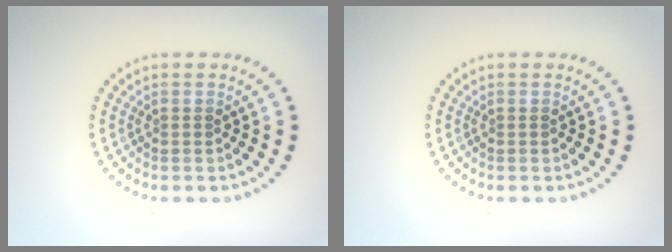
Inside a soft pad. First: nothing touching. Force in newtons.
{"total": 0.0}